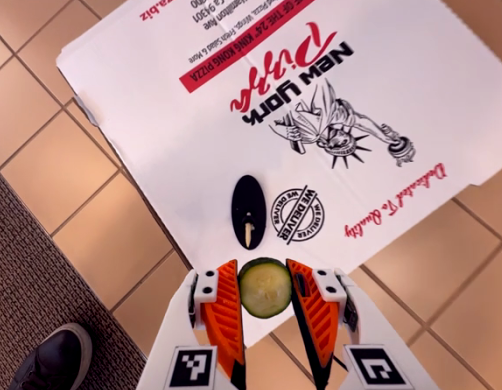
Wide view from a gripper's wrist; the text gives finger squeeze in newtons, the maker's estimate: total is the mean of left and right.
{"total": 7.5, "left": 7.3, "right": 7.8}